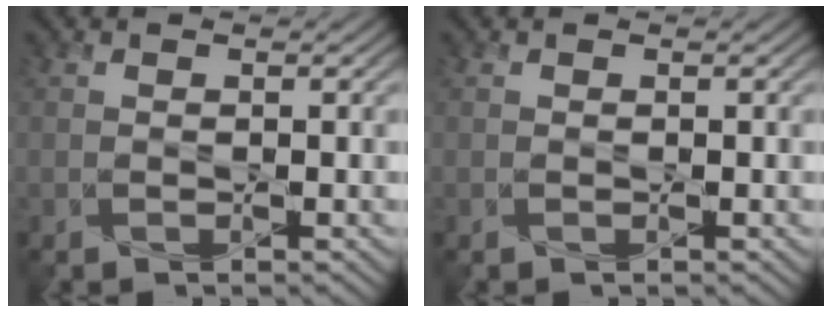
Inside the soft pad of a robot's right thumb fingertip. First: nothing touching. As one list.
[{"total": 0.0}]